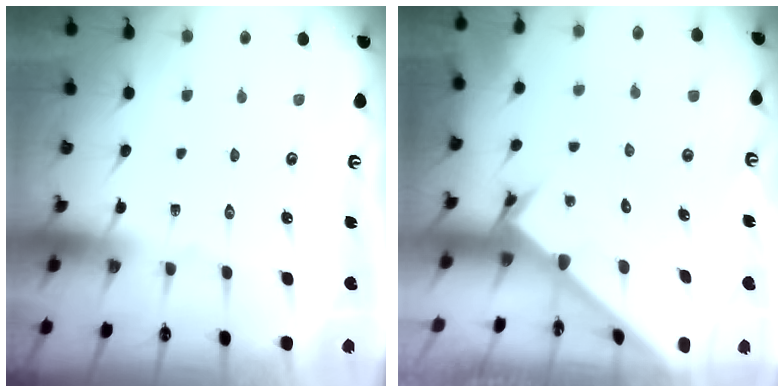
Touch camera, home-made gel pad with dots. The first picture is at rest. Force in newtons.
{"total": 2.6, "press": 2.6, "slide": 0.3}